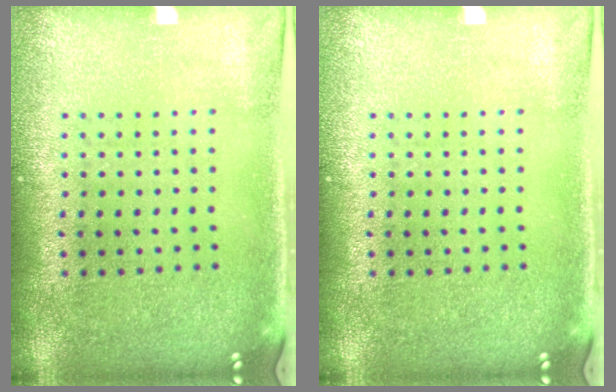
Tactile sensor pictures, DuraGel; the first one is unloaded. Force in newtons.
{"total": 0.0}